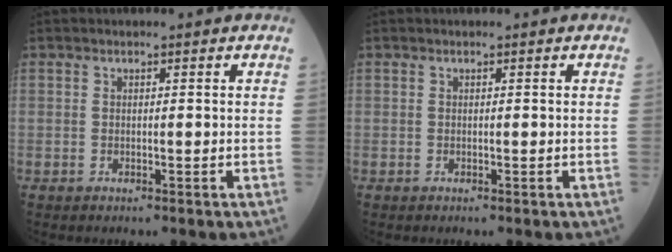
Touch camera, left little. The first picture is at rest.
{"total": 0.0}